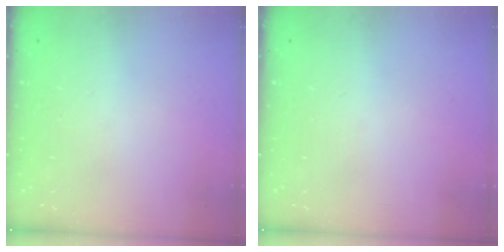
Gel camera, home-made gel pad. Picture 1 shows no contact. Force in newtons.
{"total": 0.0}